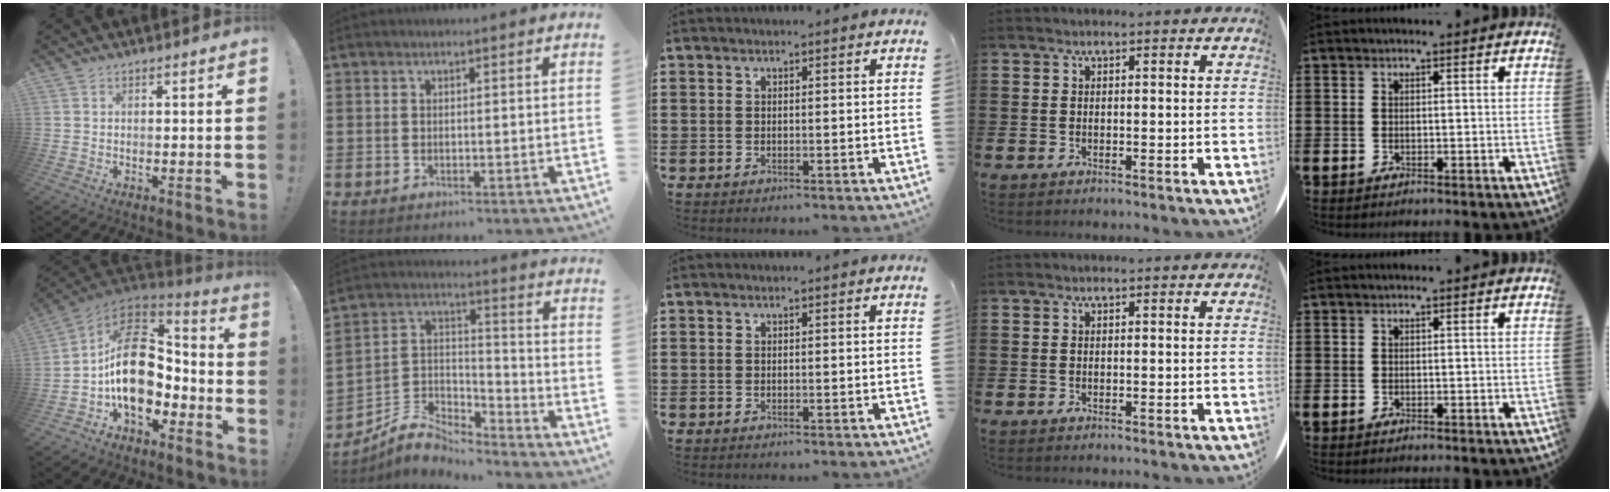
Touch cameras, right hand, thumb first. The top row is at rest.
{"thumb": {"total": 21.2, "force": [-0.5, 14.1, 15.7], "torque": [-0.275, 0.015, 0.005]}, "index": {"total": 6.0, "force": [-5.6, 1.9, 0.9], "torque": [-0.036, 0.006, -0.118]}}